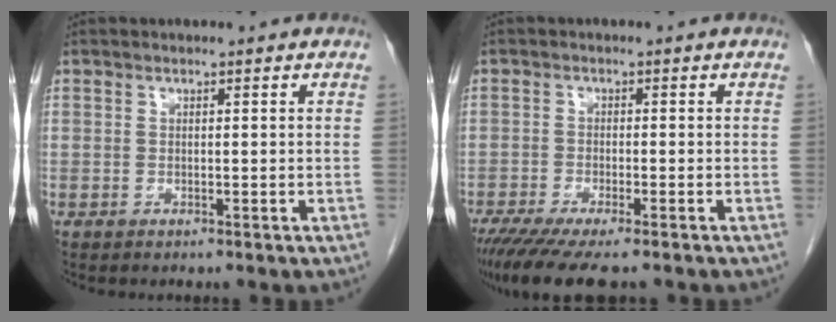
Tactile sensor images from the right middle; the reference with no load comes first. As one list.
[{"total": 9.3, "force": [-7.3, 1.2, 5.7], "torque": [-0.086, -0.019, -0.118]}]